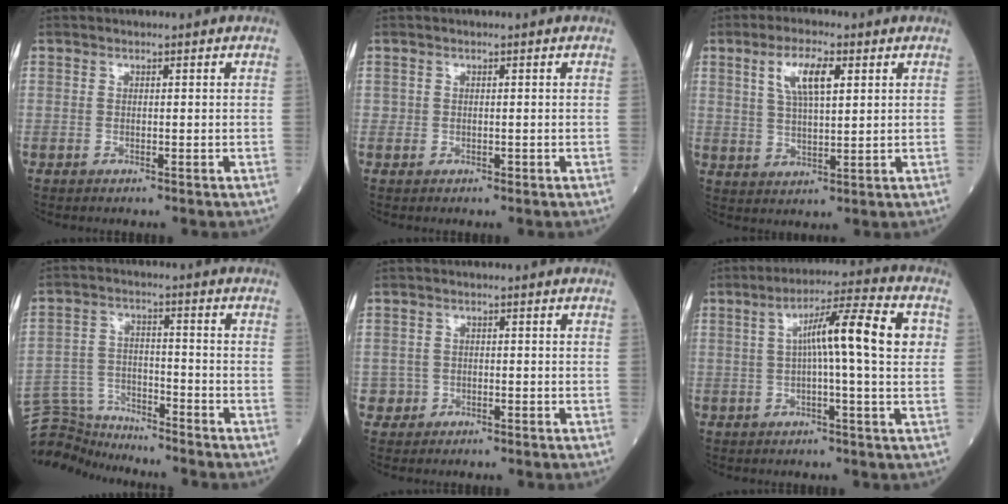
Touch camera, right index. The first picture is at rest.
{"total": 0.7, "force": [-0.1, 0.7, 0.2], "torque": [-0.004, 0.001, -0.001]}
{"total": 7.0, "force": [2.9, 1.9, 6.1], "torque": [-0.119, 0.008, 0.055]}
{"total": 7.5, "force": [-7.3, 0.7, -1.4], "torque": [0.017, 0.017, -0.136]}
{"total": 2.1, "force": [-0.7, 2.0, -0.1], "torque": [0.009, 0.010, -0.012]}
{"total": 11.5, "force": [1.7, 0.3, 11.4], "torque": [-0.180, 0.027, 0.023]}